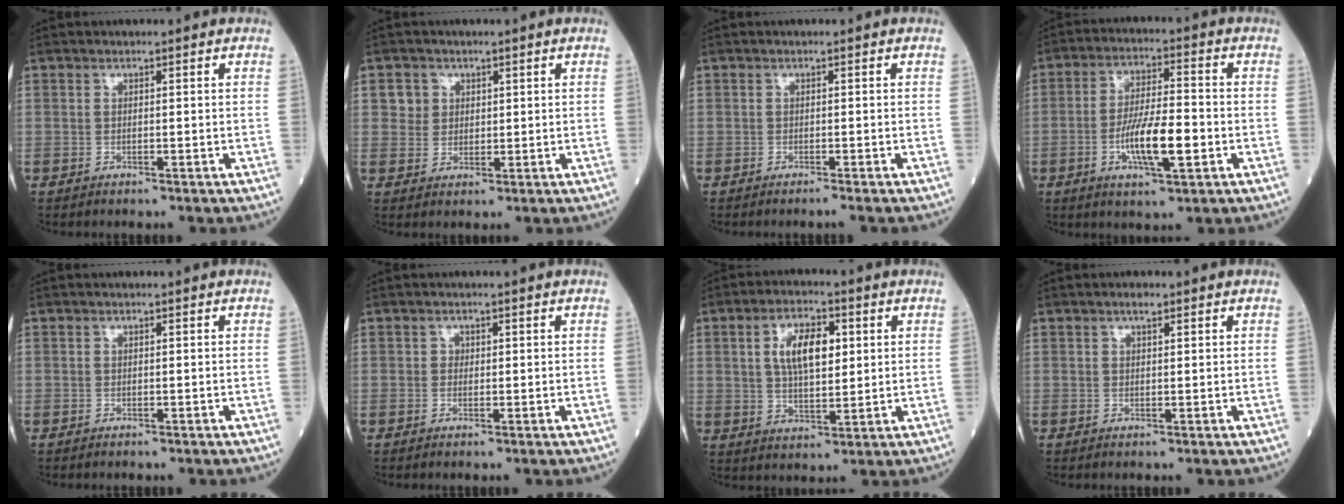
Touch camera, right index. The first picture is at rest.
{"total": 3.1, "force": [1.2, 2.8, 0.3], "torque": [0.000, 0.005, 0.019]}
{"total": 1.3, "force": [-1.1, -0.4, 0.6], "torque": [-0.003, 0.005, -0.020]}
{"total": 9.7, "force": [-2.7, 2.0, 9.1], "torque": [-0.167, 0.001, -0.049]}
{"total": 0.0}
{"total": 0.7, "force": [0.1, 0.6, 0.2], "torque": [0.003, 0.002, 0.000]}
{"total": 8.3, "force": [2.2, 3.4, 7.2], "torque": [-0.136, 0.012, 0.040]}
{"total": 1.2, "force": [0.8, 0.4, 0.9], "torque": [-0.014, 0.003, 0.013]}